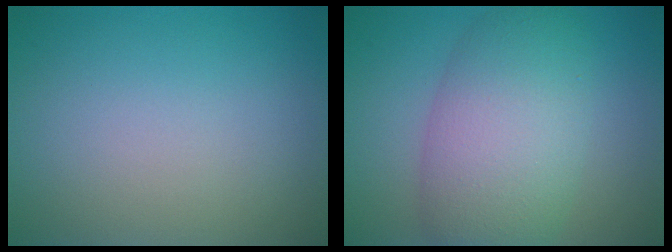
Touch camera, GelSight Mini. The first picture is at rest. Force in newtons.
{"total": 8.0, "press": 7.9, "slide": 0.6}